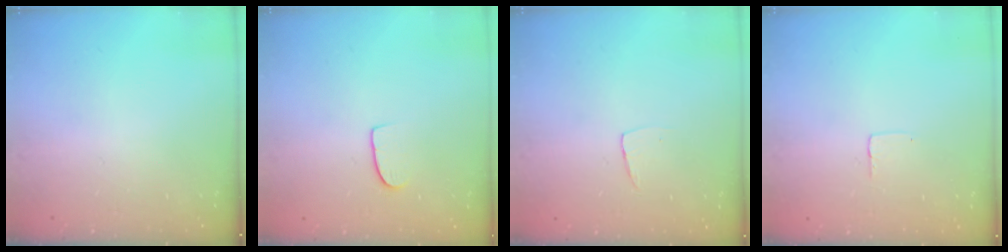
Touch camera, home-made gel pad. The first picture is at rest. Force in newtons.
{"total": 6.5, "press": 6.5, "slide": 0.5}
{"total": 3.5, "press": 3.5, "slide": 0.3}
{"total": 2.5, "press": 2.5, "slide": 0.1}